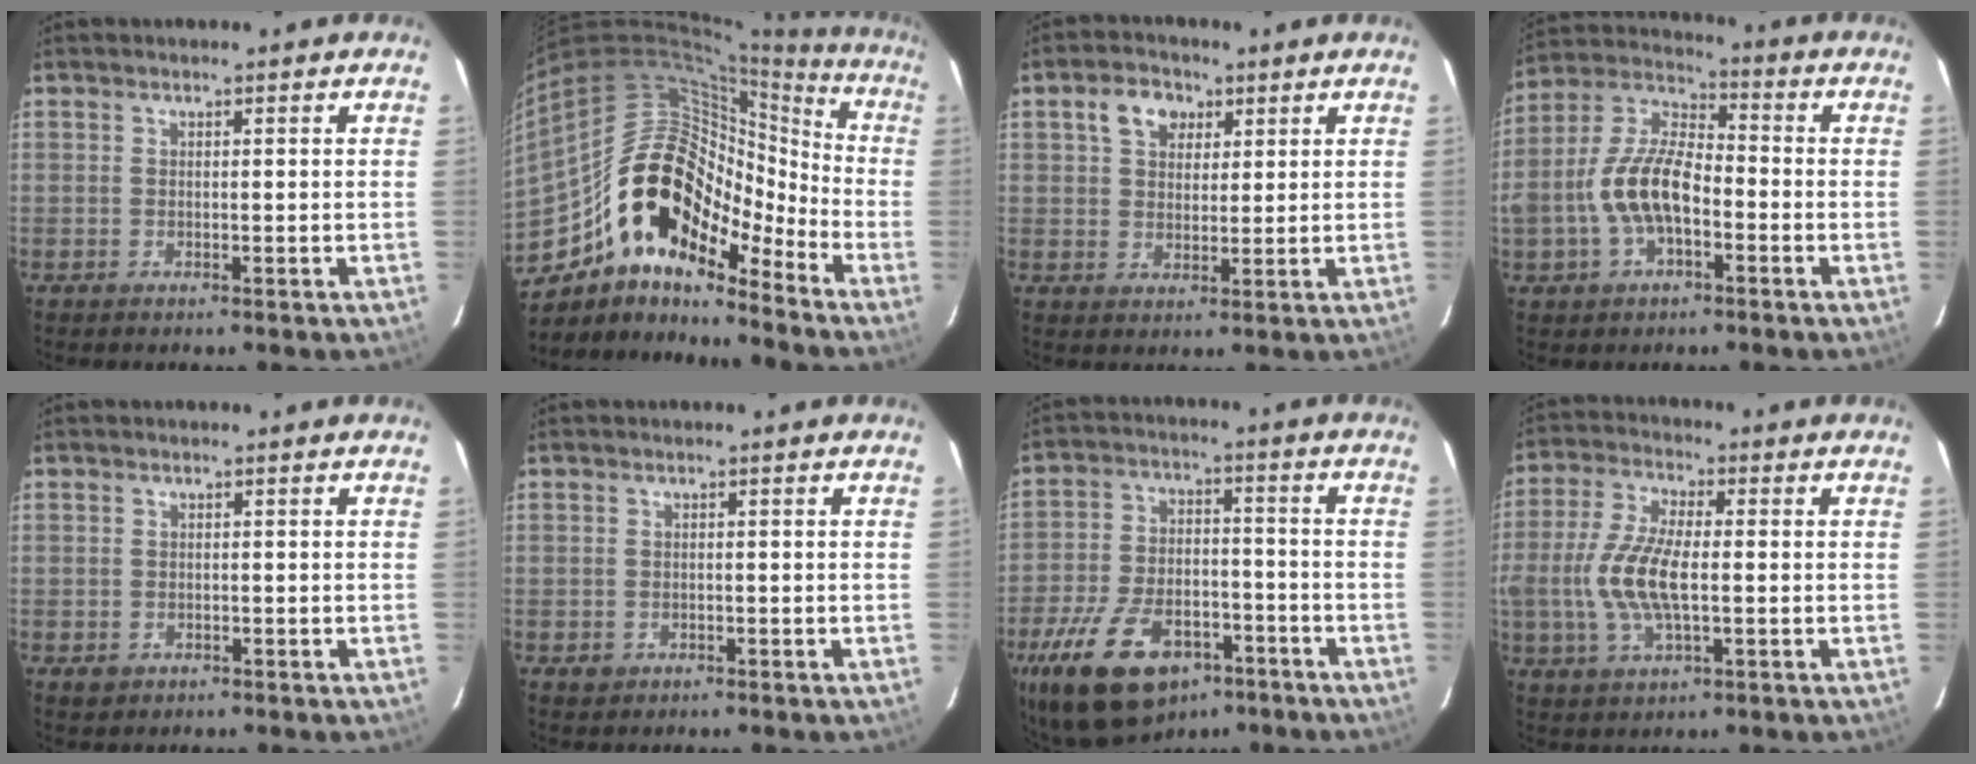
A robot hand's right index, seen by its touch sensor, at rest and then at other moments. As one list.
[{"total": 21.3, "force": [-12.8, 11.5, 12.5], "torque": [-0.227, 0.028, -0.235]}, {"total": 5.8, "force": [2.7, 4.0, 3.1], "torque": [-0.052, 0.020, 0.048]}, {"total": 12.9, "force": [-3.4, 6.7, 10.5], "torque": [-0.219, 0.013, -0.064]}, {"total": 1.9, "force": [-0.5, 1.8, 0.4], "torque": [-0.008, 0.001, -0.004]}, {"total": 1.9, "force": [-0.6, 1.7, 0.4], "torque": [-0.007, 0.002, -0.005]}, {"total": 19.6, "force": [-12.2, 10.0, 11.6], "torque": [-0.245, -0.017, -0.196]}, {"total": 11.6, "force": [-1.2, 4.7, 10.5], "torque": [-0.225, 0.003, -0.024]}]